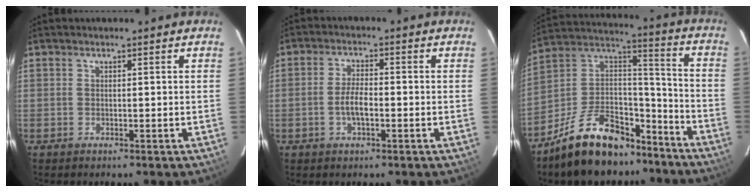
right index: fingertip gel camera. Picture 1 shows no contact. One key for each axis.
{"total": 4.4, "fx": -1.4, "fy": 1.5, "fz": 3.9, "tx": -0.081, "ty": 0.002, "tz": -0.025}
{"total": 20.6, "fx": -14.8, "fy": 9.9, "fz": 10.5, "tx": -0.210, "ty": 0.049, "tz": -0.227}